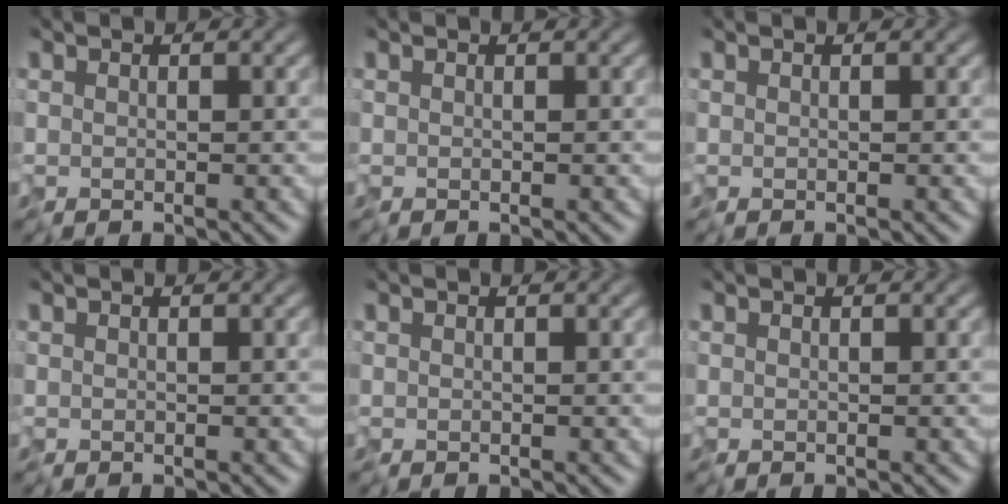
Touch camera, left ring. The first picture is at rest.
{"total": 0.0}
{"total": 0.0}
{"total": 0.0}
{"total": 0.0}
{"total": 0.0}